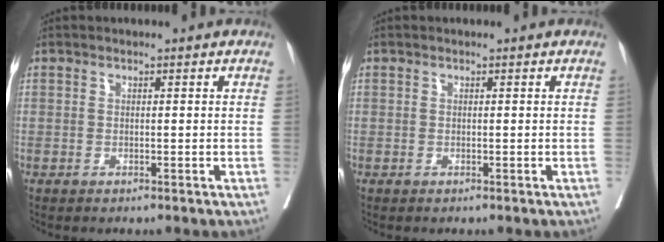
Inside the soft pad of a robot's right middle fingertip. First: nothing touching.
{"total": 0.0}